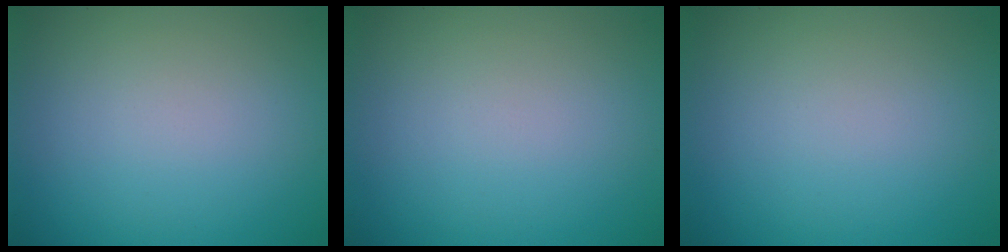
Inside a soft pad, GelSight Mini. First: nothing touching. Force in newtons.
{"total": 0.0}
{"total": 0.0}